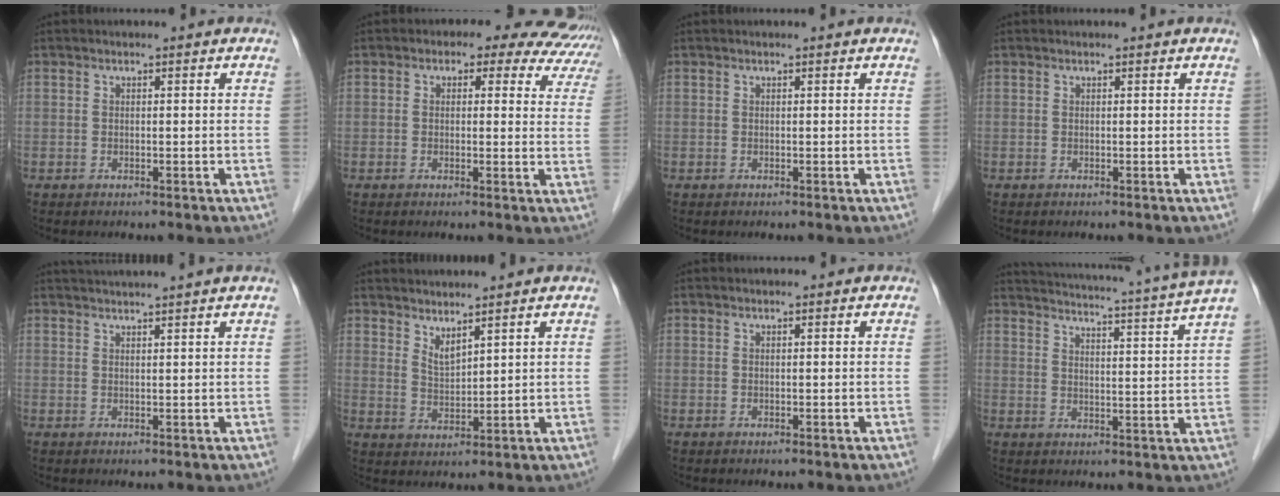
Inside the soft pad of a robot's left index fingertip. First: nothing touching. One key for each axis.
{"total": 12.6, "fx": 10.3, "fy": 5.7, "fz": 4.5, "tx": -0.028, "ty": 0.016, "tz": 0.089}
{"total": 0.0}
{"total": 0.0}
{"total": 4.7, "fx": 4.2, "fy": -1.4, "fz": 1.5, "tx": -0.017, "ty": 0.018, "tz": 0.062}
{"total": 3.0, "fx": 2.6, "fy": 0.6, "fz": 1.4, "tx": -0.034, "ty": -0.013, "tz": 0.058}
{"total": 0.0}
{"total": 16.9, "fx": 15.4, "fy": -2.1, "fz": 6.7, "tx": -0.120, "ty": -0.059, "tz": 0.192}